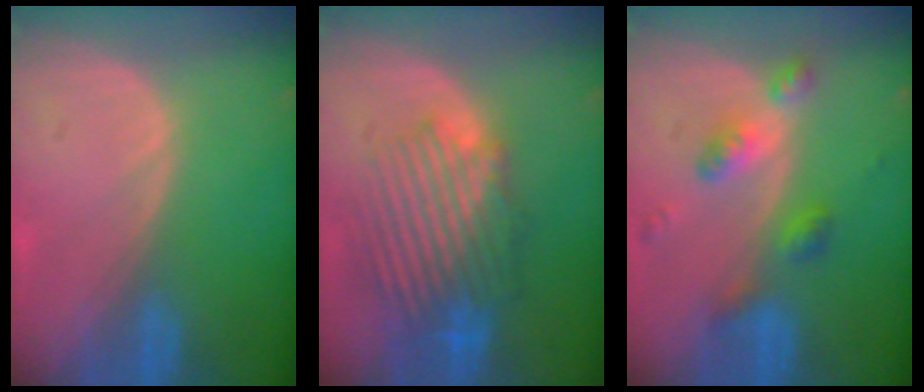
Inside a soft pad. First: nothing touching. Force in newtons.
{"total": 9.9, "press": 9.1, "slide": 3.9}
{"total": 6.0, "press": 5.3, "slide": 2.8}